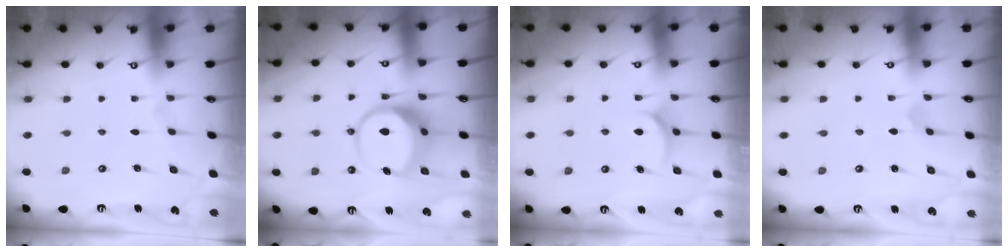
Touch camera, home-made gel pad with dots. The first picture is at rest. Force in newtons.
{"total": 8.7, "press": 8.6, "slide": 1.1}
{"total": 6.2, "press": 6.2, "slide": 0.2}
{"total": 2.4, "press": 2.4, "slide": 0.2}